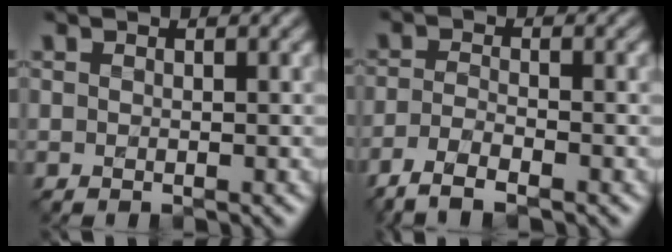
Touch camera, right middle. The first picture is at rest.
{"total": 3.6, "force": [-2.6, 0.9, 2.3], "torque": [-0.050, -0.006, -0.058]}